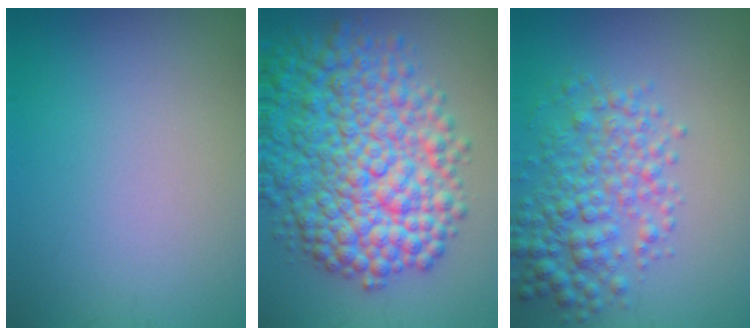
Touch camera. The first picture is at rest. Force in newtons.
{"total": 11.2, "press": 11.2, "slide": 0.2}
{"total": 5.0, "press": 5.0, "slide": 0.2}